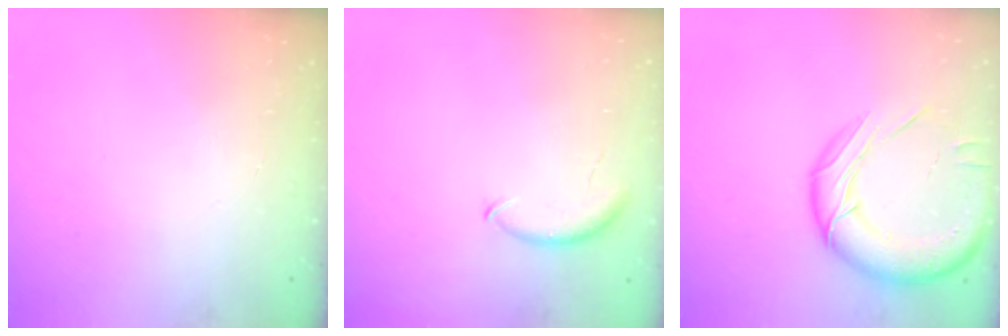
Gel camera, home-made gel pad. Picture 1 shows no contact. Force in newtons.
{"total": 7.4, "press": 7.4, "slide": 1.1}
{"total": 18.6, "press": 18.2, "slide": 3.5}